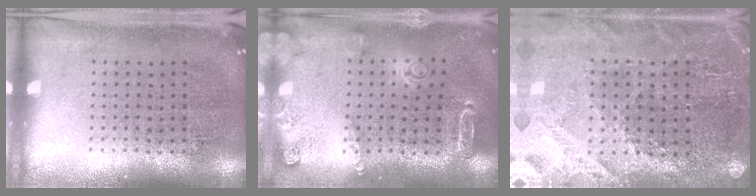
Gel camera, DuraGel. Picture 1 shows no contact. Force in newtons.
{"total": 1.6, "press": 1.6, "slide": 0.1}
{"total": 2.7, "press": 2.6, "slide": 0.4}